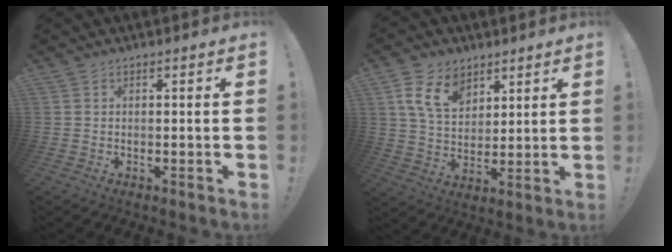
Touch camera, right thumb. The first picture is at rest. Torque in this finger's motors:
{"motor_torque": [1.13, 1.19, 0.10, 0.16, 0.28]}